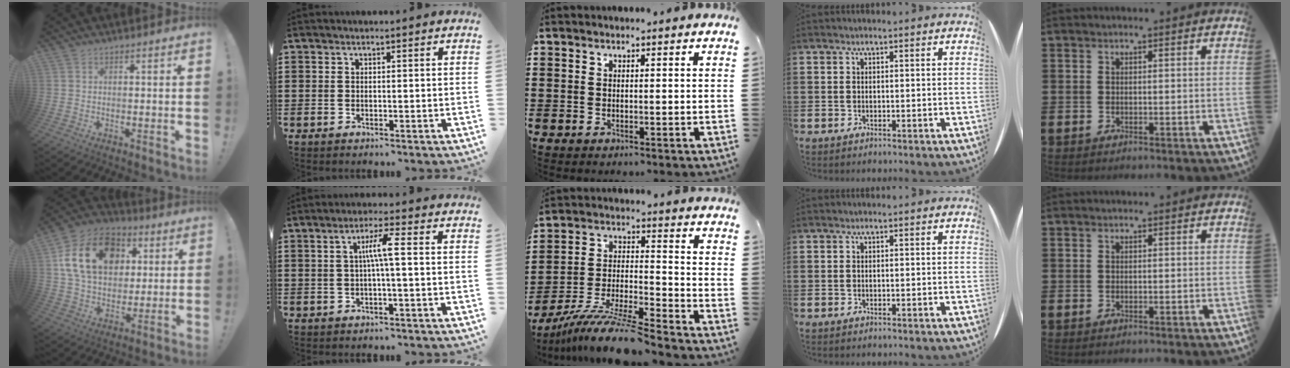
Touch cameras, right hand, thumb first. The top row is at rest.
{"thumb": {"total": 20.8, "force": [6.6, 15.0, 12.9], "torque": [-0.210, -0.011, 0.123]}, "index": {"total": 4.5, "force": [0.1, 0.1, 4.5], "torque": [-0.085, 0.004, -0.004]}, "middle": {"total": 10.9, "force": [-9.8, 0.2, 4.7], "torque": [-0.089, 0.011, -0.193]}}